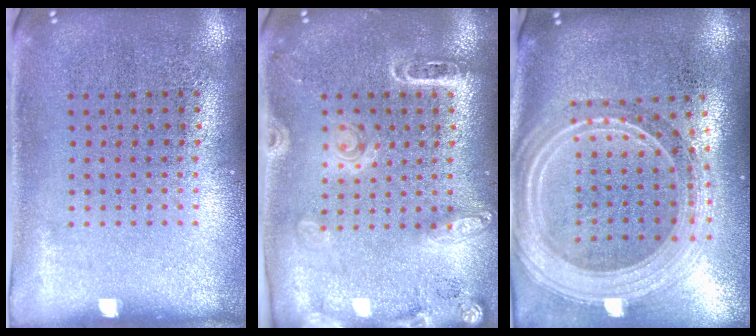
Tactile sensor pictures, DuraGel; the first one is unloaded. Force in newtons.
{"total": 1.8, "press": 1.7, "slide": 0.6}
{"total": 2.7, "press": 2.2, "slide": 1.6}